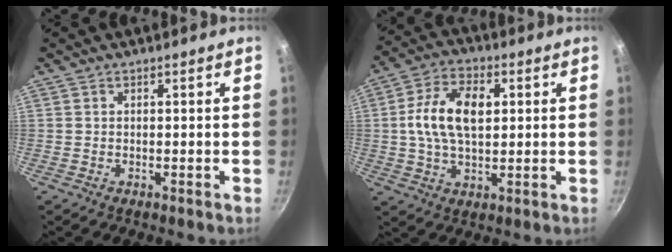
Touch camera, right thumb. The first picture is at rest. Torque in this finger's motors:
{"motor_torque": [-0.03, 0.54, 0.20, -0.14, 0.31]}